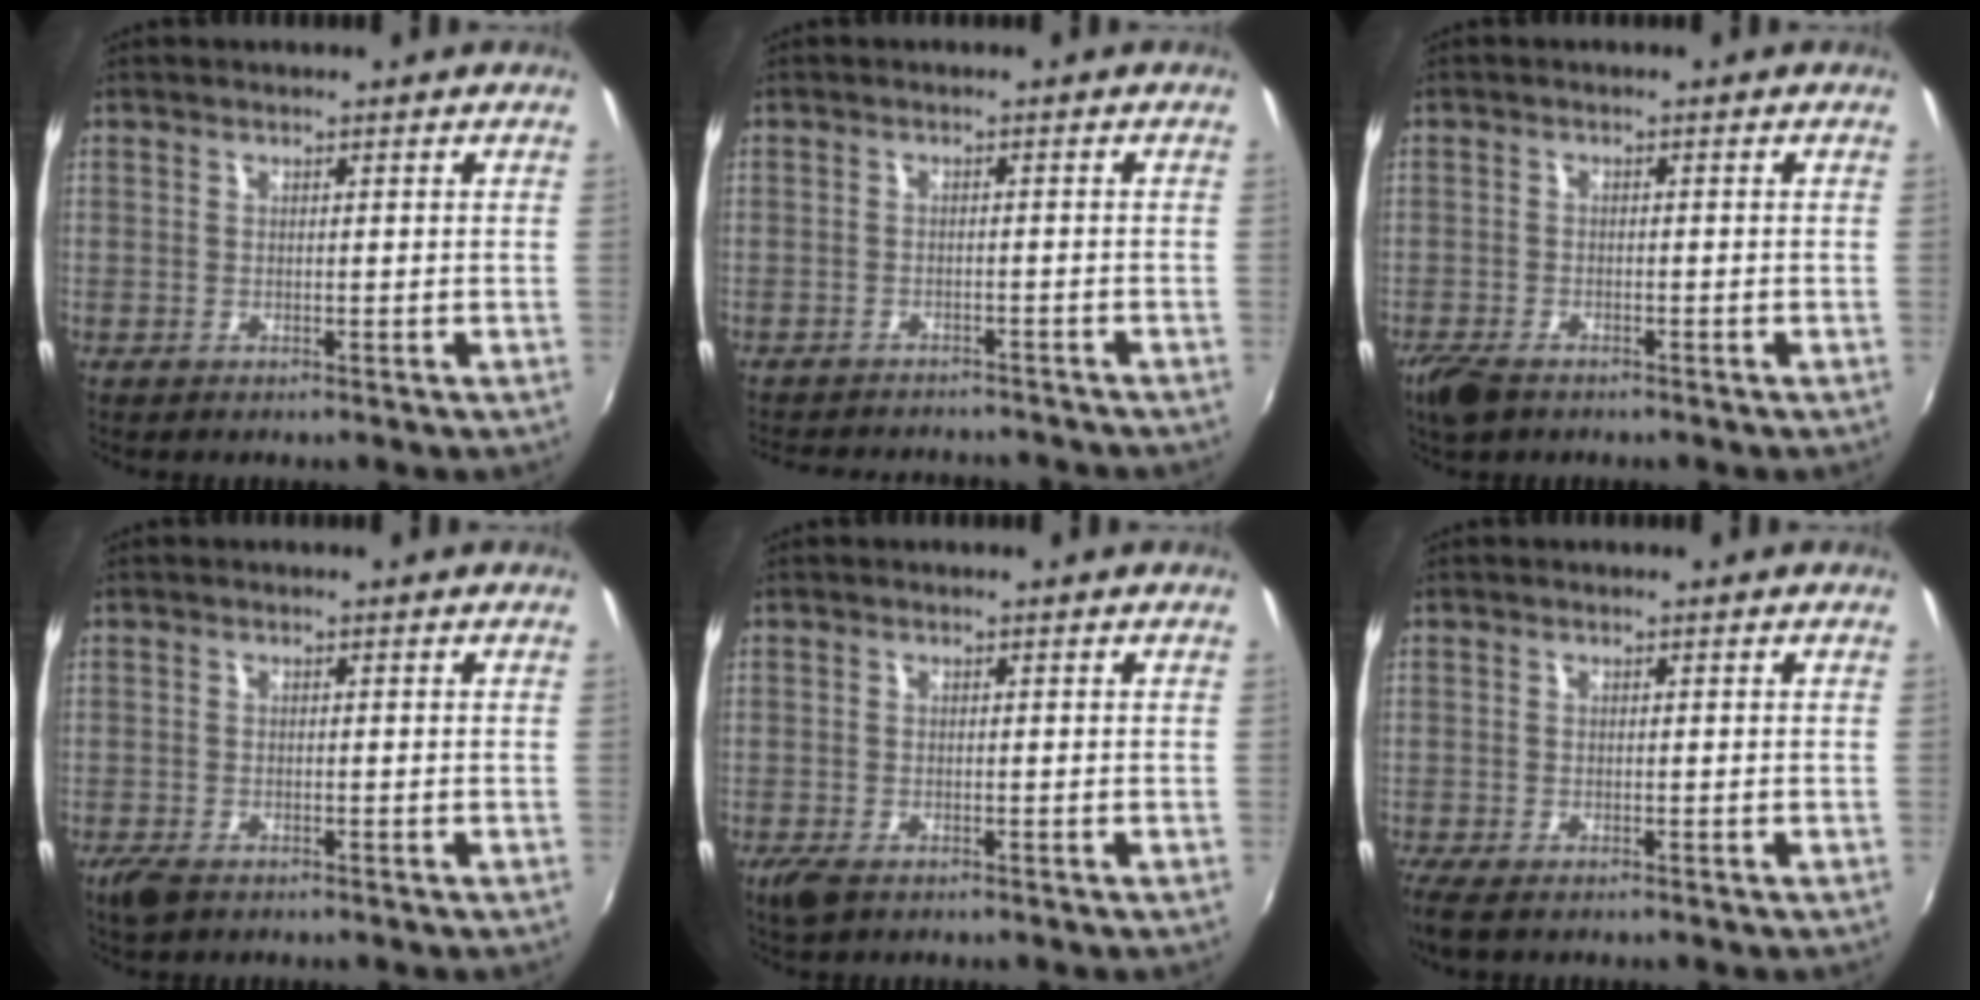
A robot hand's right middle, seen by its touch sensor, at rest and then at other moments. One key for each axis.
{"total": 11.1, "fx": -10.0, "fy": 2.8, "fz": 3.9, "tx": -0.089, "ty": -0.014, "tz": -0.137}
{"total": 4.8, "fx": -3.6, "fy": 2.1, "fz": 2.5, "tx": -0.068, "ty": -0.017, "tz": -0.071}
{"total": 3.3, "fx": -2.3, "fy": 1.5, "fz": 1.9, "tx": -0.046, "ty": -0.012, "tz": -0.043}
{"total": 3.0, "fx": -1.9, "fy": 1.4, "fz": 1.9, "tx": -0.043, "ty": -0.011, "tz": -0.036}
{"total": 3.7, "fx": -2.7, "fy": 1.0, "fz": 2.4, "tx": -0.053, "ty": -0.017, "tz": -0.048}